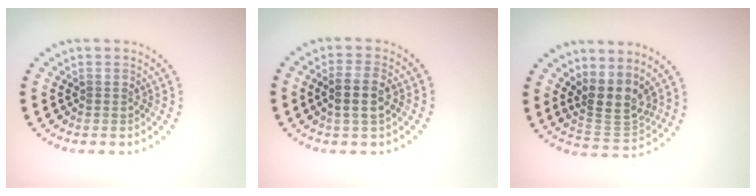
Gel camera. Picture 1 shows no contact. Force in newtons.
{"total": 2.8, "press": 2.7, "slide": 0.9}
{"total": 3.7, "press": 2.7, "slide": 2.5}